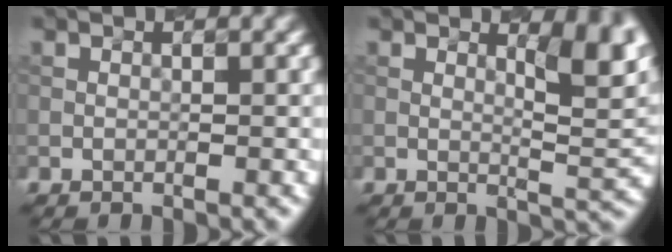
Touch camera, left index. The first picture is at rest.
{"total": 5.0, "force": [2.0, 1.6, 4.3], "torque": [-0.056, -0.007, 0.031]}